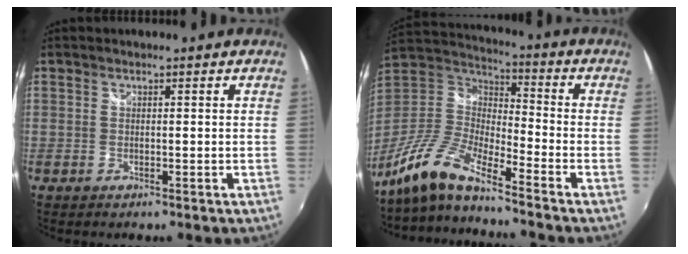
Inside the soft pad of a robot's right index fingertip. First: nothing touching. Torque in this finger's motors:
{"motor_torque": [1.13, -1.00, 0.52, 0.12]}